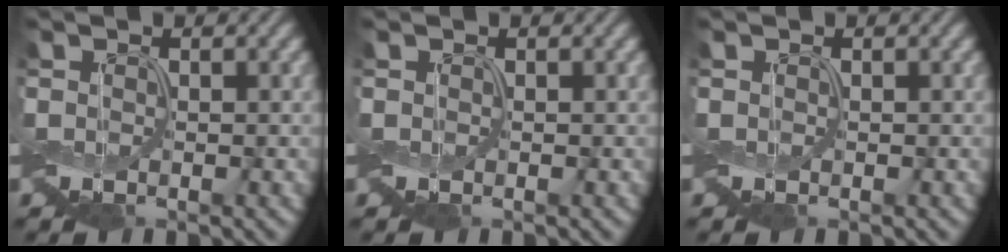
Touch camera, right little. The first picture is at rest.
{"total": 0.0}
{"total": 0.0}